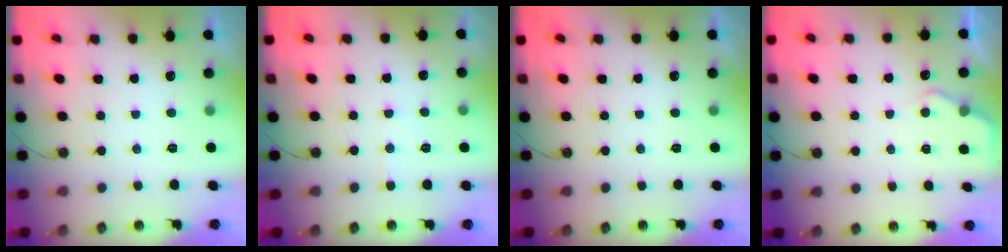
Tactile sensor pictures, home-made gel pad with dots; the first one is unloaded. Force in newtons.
{"total": 3.7, "press": 3.6, "slide": 0.5}
{"total": 0.0}
{"total": 5.1, "press": 5.0, "slide": 0.5}